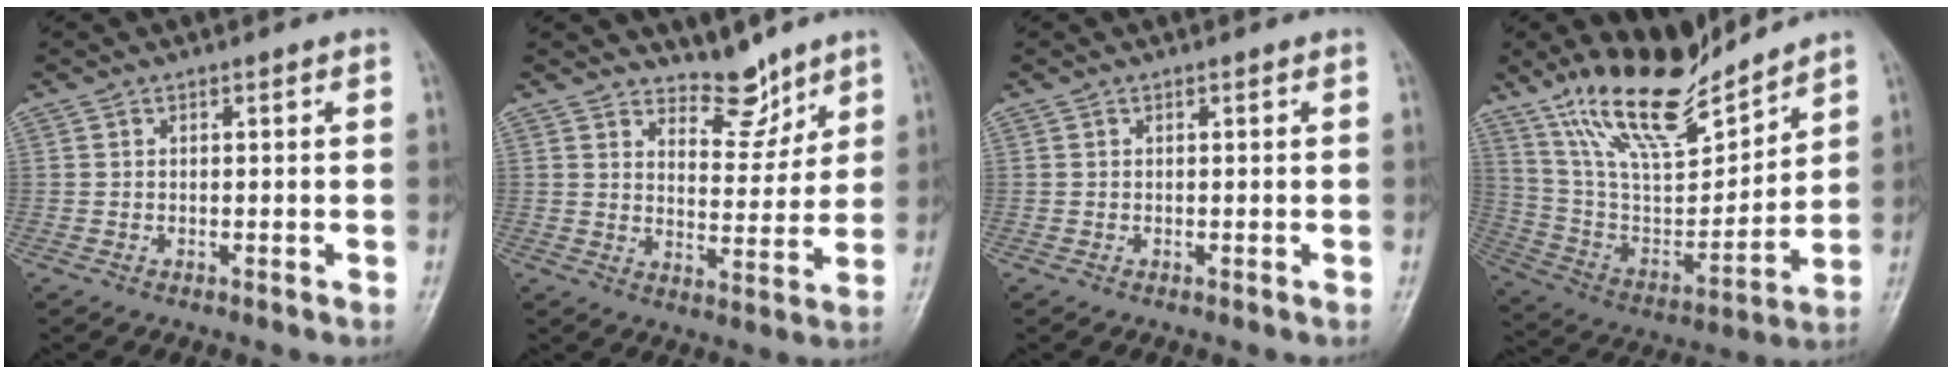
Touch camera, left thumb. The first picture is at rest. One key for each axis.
{"total": 7.2, "fx": 6.1, "fy": 3.1, "fz": 2.2, "tx": -0.003, "ty": -0.054, "tz": 0.105}
{"total": 0.0}
{"total": 19.5, "fx": 15.7, "fy": 5.9, "fz": 9.9, "tx": -0.136, "ty": -0.086, "tz": 0.295}